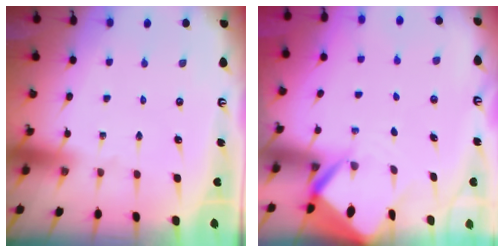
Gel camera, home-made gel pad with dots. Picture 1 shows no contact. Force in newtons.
{"total": 5.3, "press": 5.3, "slide": 0.5}